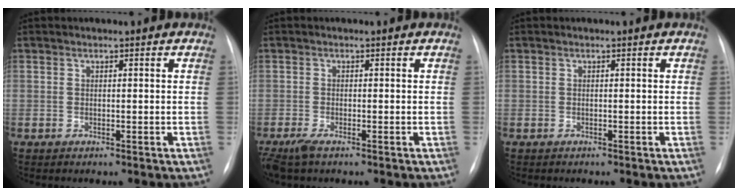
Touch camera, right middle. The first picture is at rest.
{"total": 2.9, "force": [-2.0, 0.7, 2.0], "torque": [-0.047, -0.010, -0.038]}
{"total": 0.0}